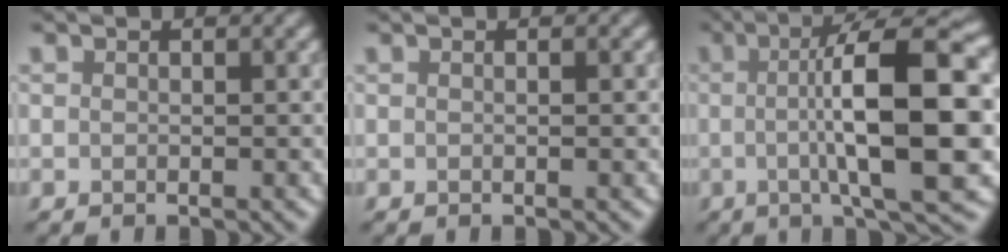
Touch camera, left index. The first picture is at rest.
{"total": 0.8, "force": [0.1, 0.2, 0.8], "torque": [-0.011, 0.002, -0.003]}
{"total": 12.8, "force": [0.1, 3.0, 12.5], "torque": [-0.165, 0.011, -0.003]}